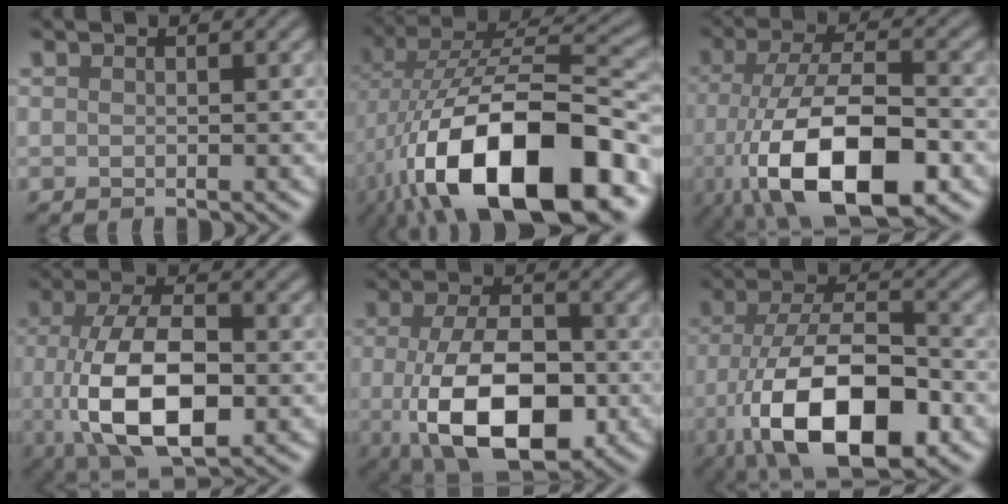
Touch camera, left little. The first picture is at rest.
{"total": 17.2, "force": [-6.9, 7.8, 13.8], "torque": [-0.238, -0.002, -0.111]}
{"total": 12.9, "force": [-4.8, 5.4, 10.7], "torque": [-0.201, -0.023, -0.082]}
{"total": 10.0, "force": [-1.7, 4.7, 8.6], "torque": [-0.170, -0.011, -0.029]}
{"total": 10.7, "force": [-2.5, 5.5, 8.8], "torque": [-0.159, -0.014, -0.043]}
{"total": 13.2, "force": [-5.2, 5.8, 10.6], "torque": [-0.195, -0.021, -0.089]}